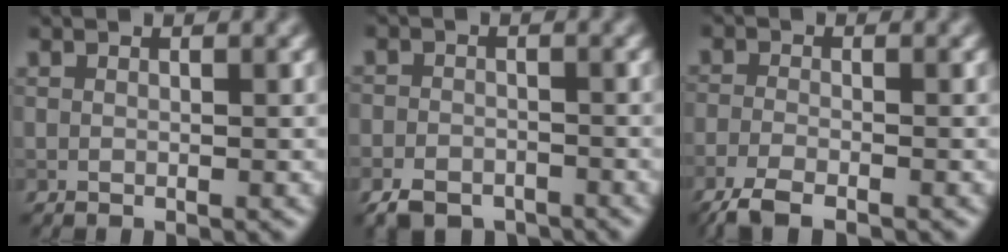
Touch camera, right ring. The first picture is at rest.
{"total": 4.4, "force": [-3.3, 2.4, 1.8], "torque": [-0.029, -0.005, -0.065]}
{"total": 3.7, "force": [-2.9, 1.0, 2.2], "torque": [-0.047, -0.010, -0.066]}